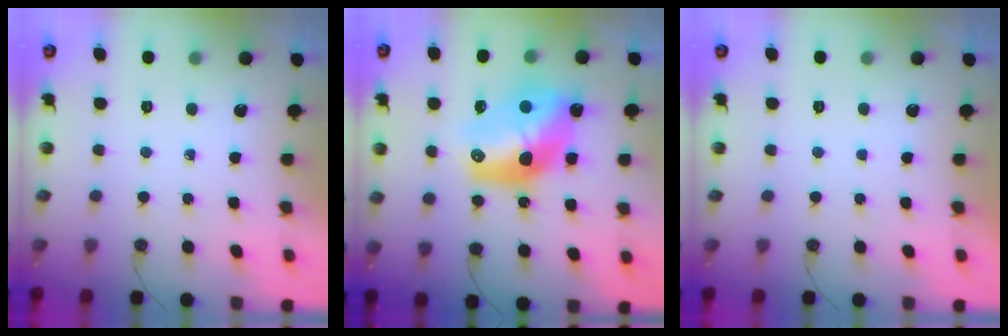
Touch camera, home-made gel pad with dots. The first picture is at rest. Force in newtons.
{"total": 16.5, "press": 16.5, "slide": 1.4}
{"total": 0.0}